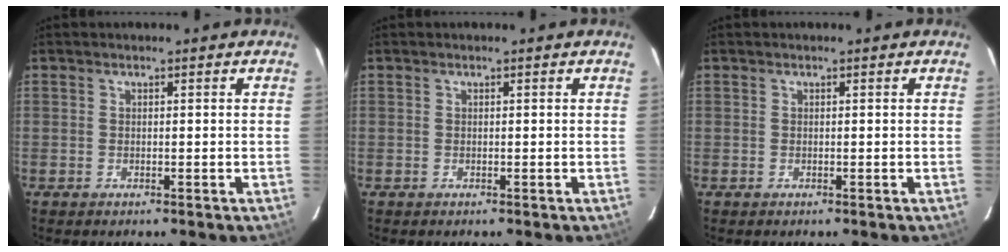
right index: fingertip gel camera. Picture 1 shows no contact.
{"total": 0.0}
{"total": 0.0}